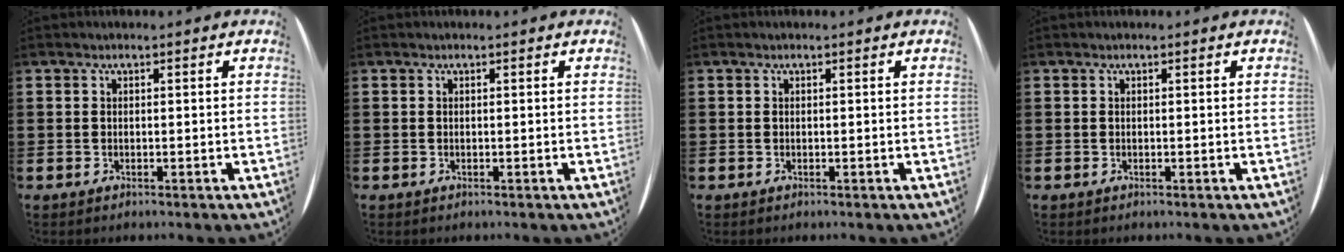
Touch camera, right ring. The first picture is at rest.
{"total": 0.0}
{"total": 0.0}
{"total": 0.0}